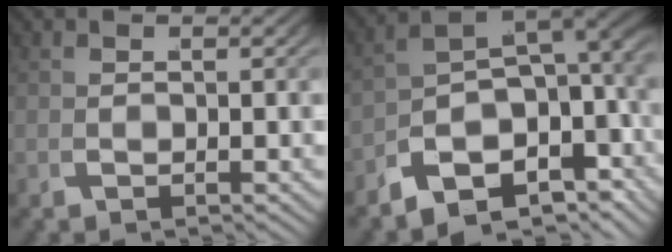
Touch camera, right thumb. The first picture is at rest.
{"total": 16.0, "force": [-0.9, 10.7, 11.8], "torque": [-0.179, -0.003, -0.039]}